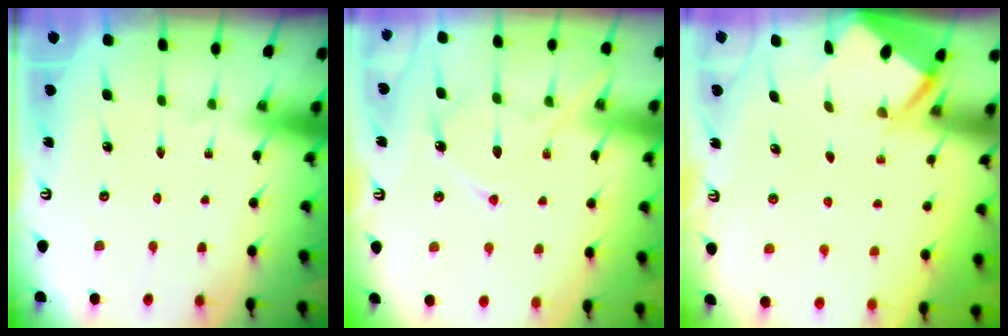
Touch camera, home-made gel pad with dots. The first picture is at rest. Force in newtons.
{"total": 10.7, "press": 10.6, "slide": 0.7}
{"total": 2.6, "press": 2.6, "slide": 0.3}